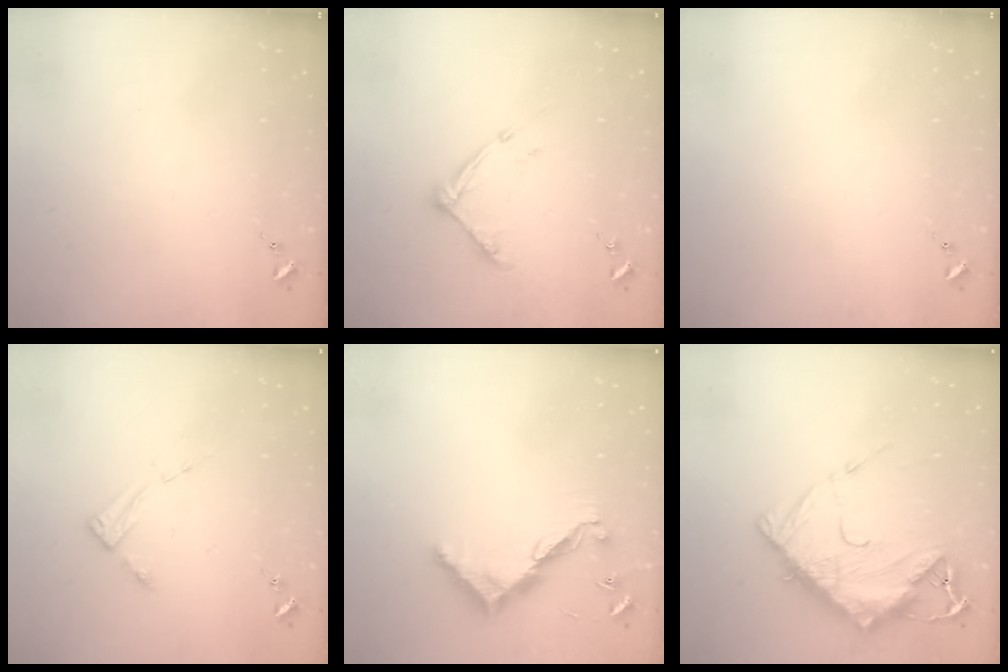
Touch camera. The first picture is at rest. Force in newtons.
{"total": 9.0, "press": 9.0, "slide": 0.7}
{"total": 0.0}
{"total": 3.6, "press": 3.5, "slide": 0.4}
{"total": 10.9, "press": 10.9, "slide": 0.4}
{"total": 18.7, "press": 18.6, "slide": 1.9}